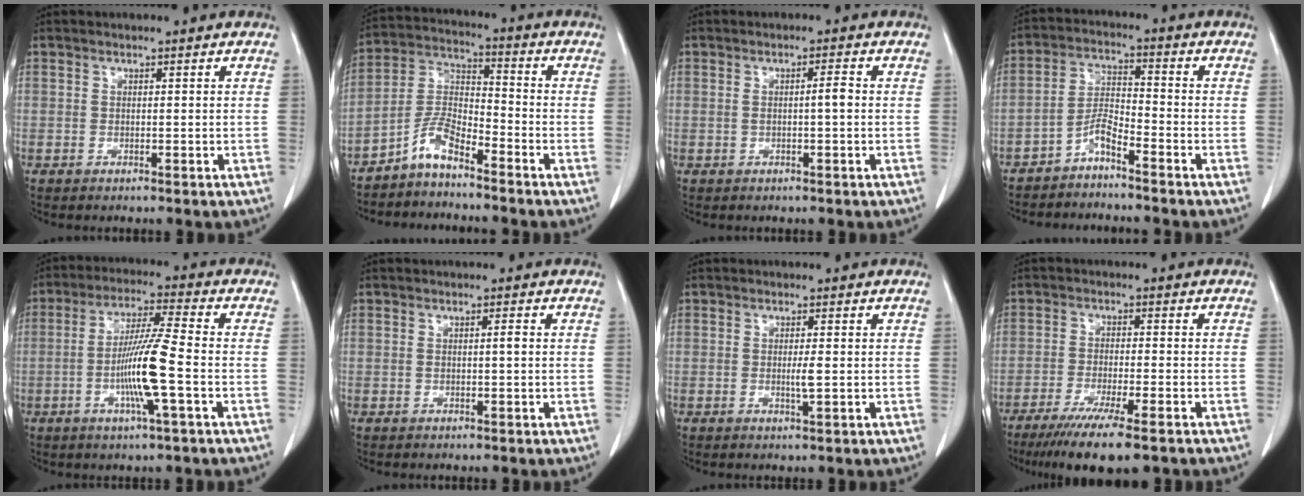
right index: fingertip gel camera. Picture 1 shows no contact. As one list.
[{"total": 6.2, "force": [-4.8, 1.8, 3.5], "torque": [-0.079, 0.010, -0.100]}, {"total": 2.1, "force": [-0.2, 0.1, 2.1], "torque": [-0.037, 0.002, -0.002]}, {"total": 4.2, "force": [-3.5, 0.4, 2.4], "torque": [-0.050, 0.000, -0.069]}, {"total": 10.3, "force": [-2.5, -0.5, 9.9], "torque": [-0.193, -0.006, -0.053]}, {"total": 1.0, "force": [0.0, 0.0, 1.0], "torque": [-0.019, 0.001, 0.001]}, {"total": 1.8, "force": [-0.2, 0.0, 1.7], "torque": [-0.032, -0.004, -0.003]}, {"total": 11.0, "force": [-7.9, 0.8, 7.6], "torque": [-0.115, -0.025, -0.120]}]